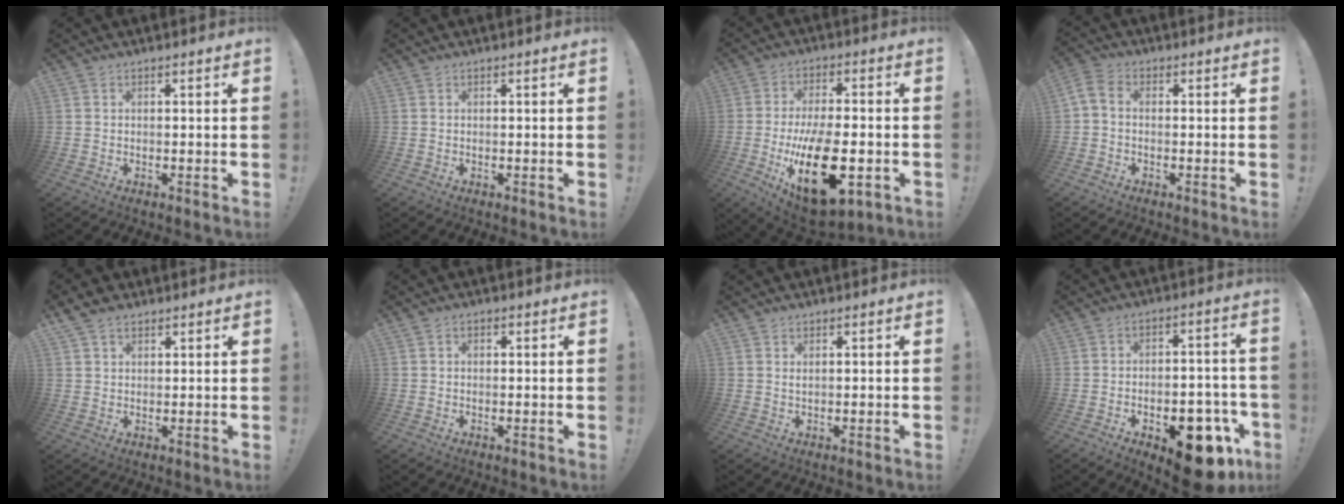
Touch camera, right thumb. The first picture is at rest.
{"total": 0.0}
{"total": 22.6, "force": [-5.5, 10.8, 19.1], "torque": [-0.312, 0.013, -0.074]}
{"total": 3.7, "force": [-0.2, 2.6, 2.6], "torque": [-0.052, 0.002, -0.001]}
{"total": 4.2, "force": [2.8, 2.6, 1.6], "torque": [-0.025, -0.008, 0.054]}
{"total": 1.1, "force": [0.0, 0.9, 0.7], "torque": [-0.011, 0.004, -0.002]}
{"total": 0.9, "force": [0.5, -0.2, 0.7], "torque": [-0.011, -0.001, 0.008]}
{"total": 15.7, "force": [-8.1, 7.7, 11.0], "torque": [-0.110, 0.065, -0.114]}